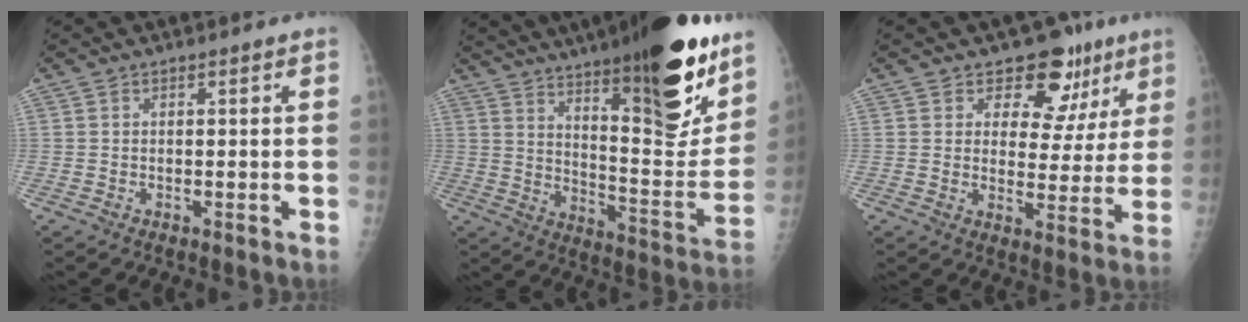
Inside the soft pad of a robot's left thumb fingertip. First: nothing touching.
{"total": 28.8, "force": [18.4, 6.8, 21.1], "torque": [-0.285, -0.079, 0.285]}
{"total": 11.2, "force": [7.1, 7.6, 4.1], "torque": [0.001, -0.028, 0.086]}